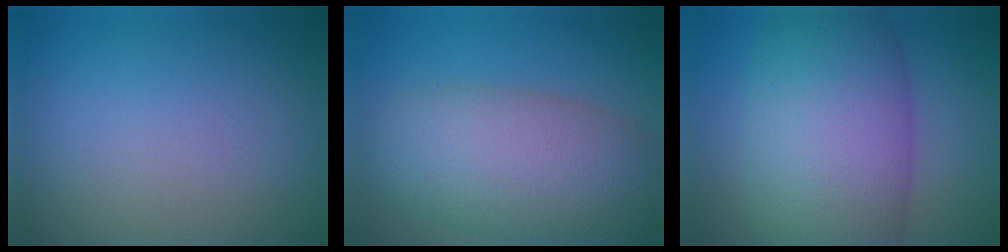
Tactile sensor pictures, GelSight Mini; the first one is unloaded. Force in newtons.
{"total": 9.4, "press": 9.4, "slide": 0.6}
{"total": 12.3, "press": 12.3, "slide": 0.6}